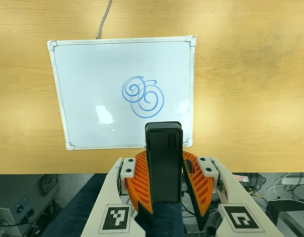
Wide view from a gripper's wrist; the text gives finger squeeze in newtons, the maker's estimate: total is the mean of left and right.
{"total": 6.7, "left": 6.1, "right": 7.2}